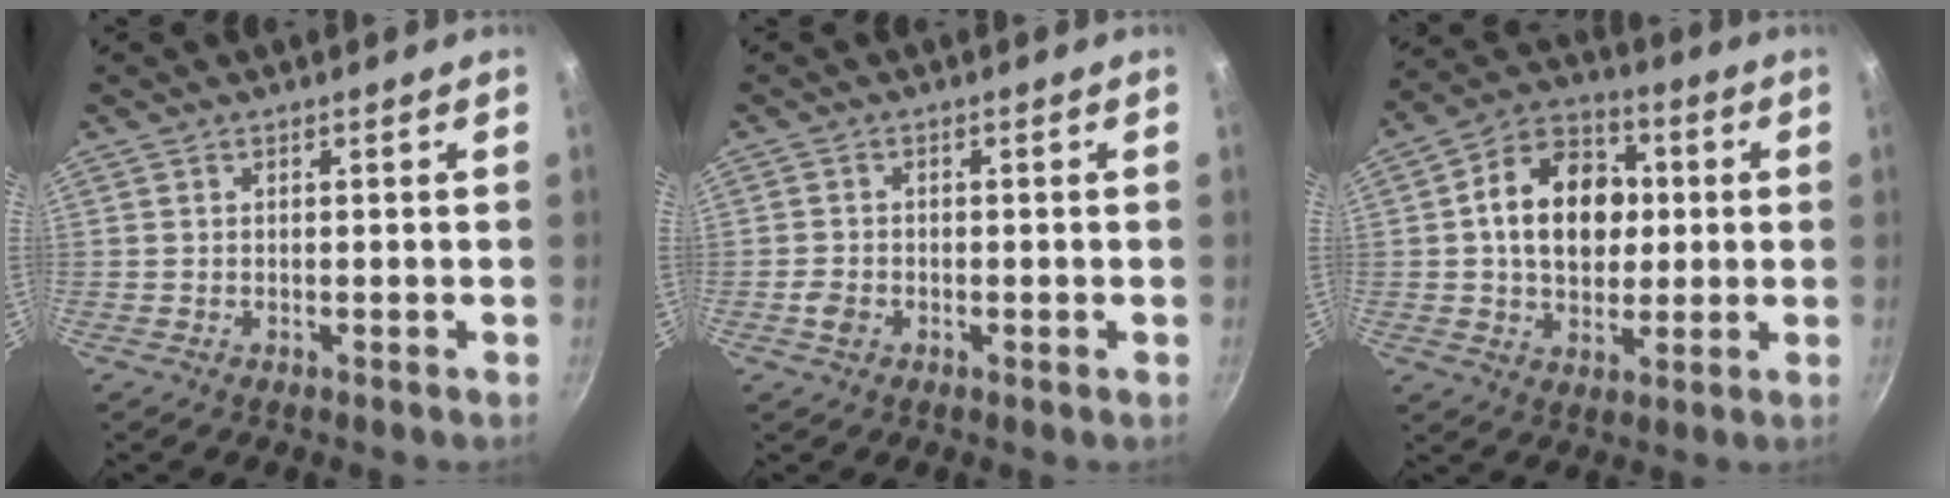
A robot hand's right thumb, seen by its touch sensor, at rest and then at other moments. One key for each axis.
{"total": 2.5, "fx": -1.0, "fy": 1.8, "fz": 1.4, "tx": -0.028, "ty": 0.008, "tz": -0.022}
{"total": 16.2, "fx": 1.7, "fy": 12.1, "fz": 10.7, "tx": -0.133, "ty": 0.020, "tz": 0.018}